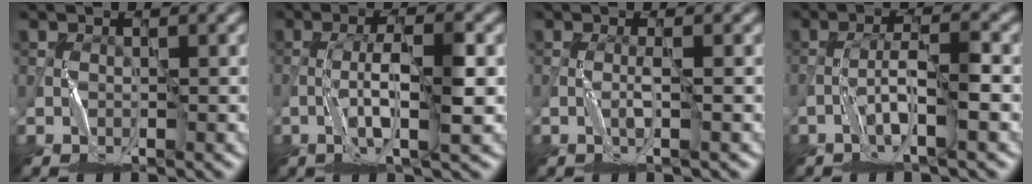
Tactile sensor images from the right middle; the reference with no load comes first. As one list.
[{"total": 4.1, "force": [-0.9, 0.3, 4.0], "torque": [-0.082, 0.008, -0.021]}, {"total": 1.0, "force": [-0.1, -1.0, 0.0], "torque": [-0.008, 0.002, -0.005]}, {"total": 2.8, "force": [-1.5, -0.4, 2.3], "torque": [-0.046, 0.011, -0.032]}]